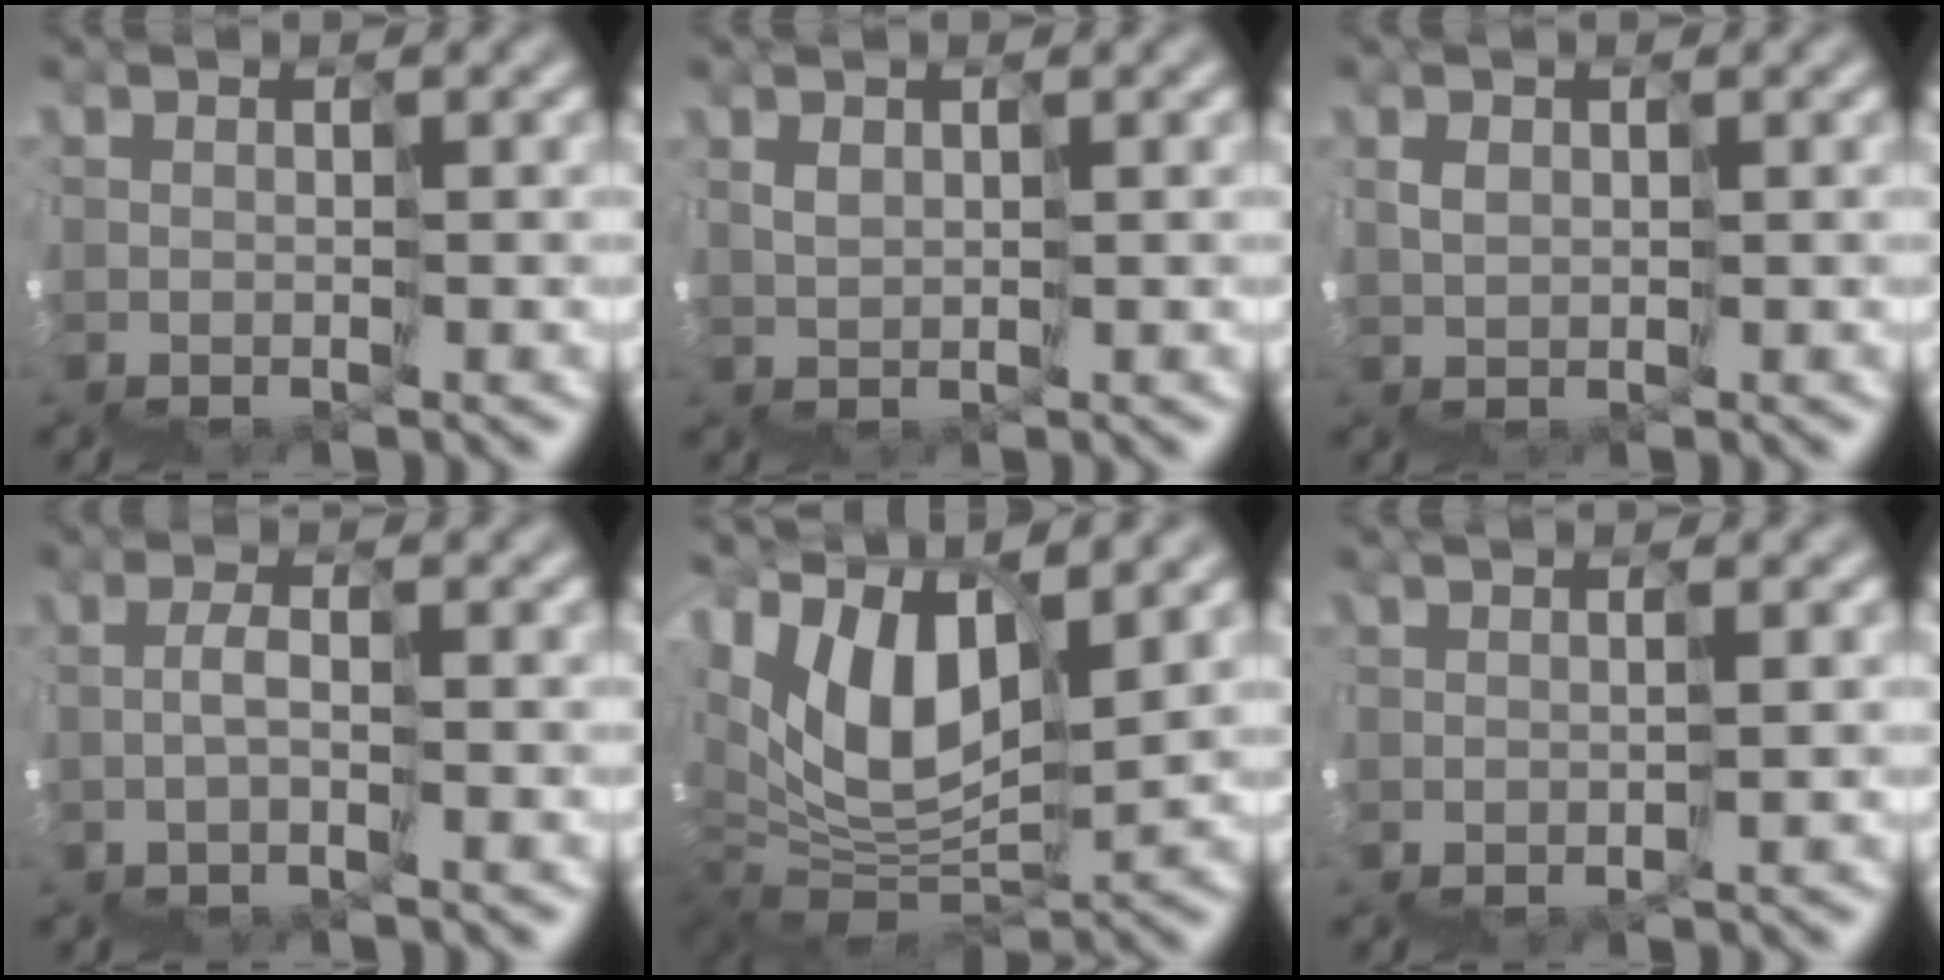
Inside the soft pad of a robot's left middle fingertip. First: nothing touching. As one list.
[{"total": 1.0, "force": [1.0, -0.2, 0.3], "torque": [-0.010, 0.016, 0.019]}, {"total": 0.8, "force": [0.7, 0.0, 0.4], "torque": [-0.013, 0.013, 0.012]}, {"total": 1.0, "force": [-0.6, -0.3, 0.7], "torque": [-0.010, 0.006, -0.009]}, {"total": 8.6, "force": [4.5, 3.5, 6.4], "torque": [-0.123, 0.020, 0.075]}, {"total": 1.9, "force": [1.0, -0.1, 1.6], "torque": [-0.022, 0.003, 0.023]}]